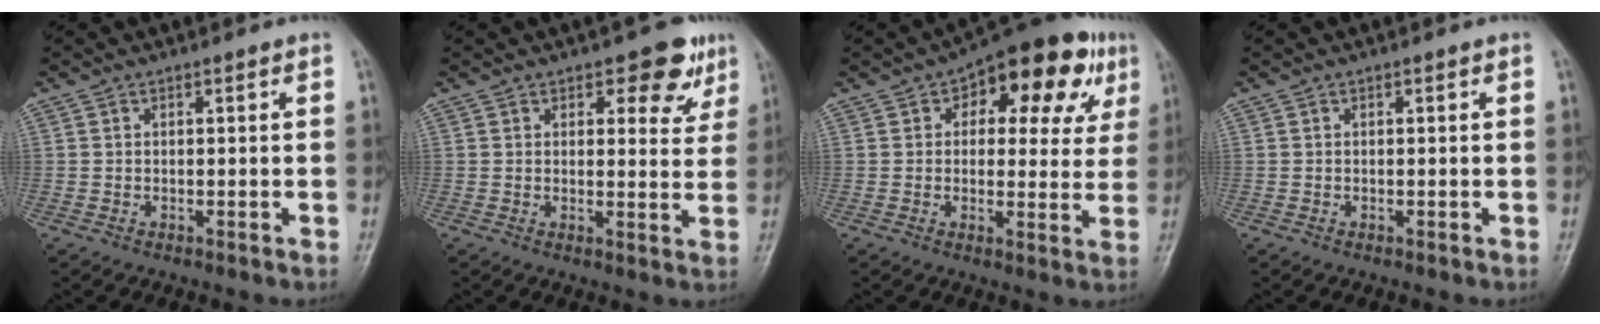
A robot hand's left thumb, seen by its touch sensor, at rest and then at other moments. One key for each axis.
{"total": 7.1, "fx": 4.2, "fy": 3.7, "fz": 4.3, "tx": -0.016, "ty": -0.018, "tz": 0.049}
{"total": 16.5, "fx": 6.6, "fy": 8.8, "fz": 12.2, "tx": -0.105, "ty": 0.009, "tz": 0.079}
{"total": 0.0}